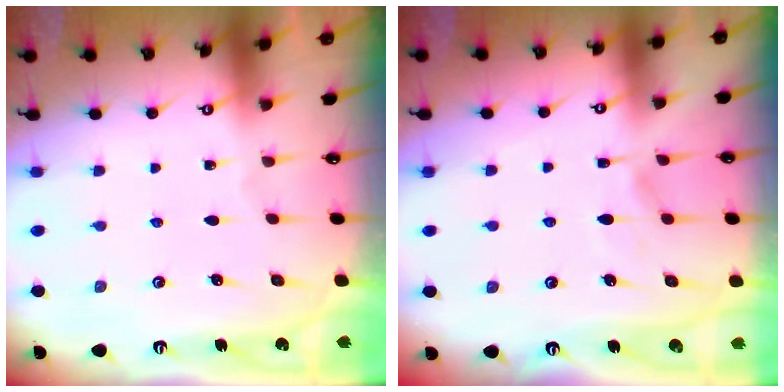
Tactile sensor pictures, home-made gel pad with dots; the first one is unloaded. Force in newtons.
{"total": 5.4, "press": 5.4, "slide": 0.6}